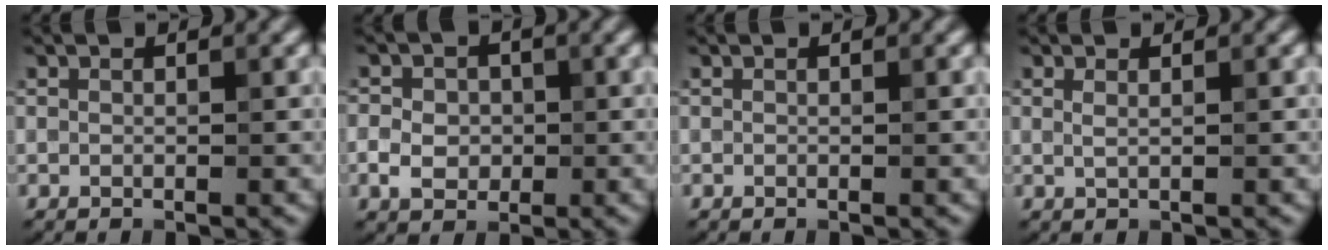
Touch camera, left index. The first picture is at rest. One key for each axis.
{"total": 3.1, "fx": -0.5, "fy": 2.6, "fz": 1.7, "tx": -0.028, "ty": -0.001, "tz": -0.012}
{"total": 0.0}
{"total": 0.9, "fx": 0.4, "fy": 0.4, "fz": 0.7, "tx": -0.010, "ty": -0.002, "tz": 0.005}